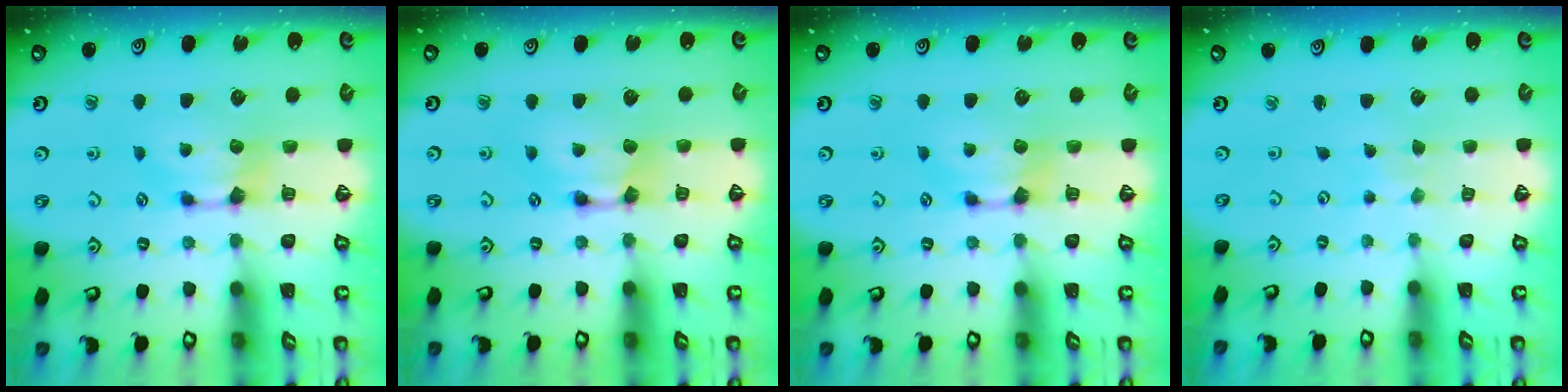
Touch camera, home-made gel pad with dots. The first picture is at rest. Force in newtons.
{"total": 1.7, "press": 1.7, "slide": 0.2}
{"total": 0.0}
{"total": 5.6, "press": 5.6, "slide": 0.2}